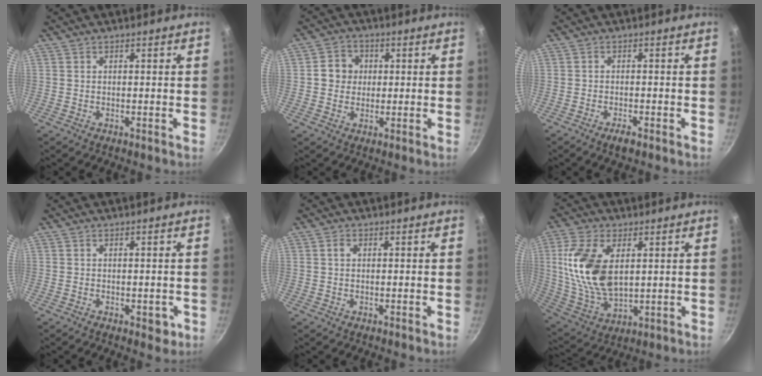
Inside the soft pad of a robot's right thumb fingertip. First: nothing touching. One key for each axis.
{"total": 5.5, "fx": 0.7, "fy": 5.1, "fz": 2.1, "tx": -0.003, "ty": 0.006, "tz": 0.001}
{"total": 2.2, "fx": -1.5, "fy": 0.6, "fz": 1.5, "tx": -0.033, "ty": 0.011, "tz": -0.026}
{"total": 2.9, "fx": -1.0, "fy": 1.6, "fz": 2.1, "tx": -0.012, "ty": 0.005, "tz": -0.009}
{"total": 1.3, "fx": 0.3, "fy": 0.9, "fz": 0.9, "tx": -0.015, "ty": 0.004, "tz": 0.003}
{"total": 16.1, "fx": 3.4, "fy": 9.1, "fz": 12.8, "tx": -0.242, "ty": -0.015, "tz": 0.076}